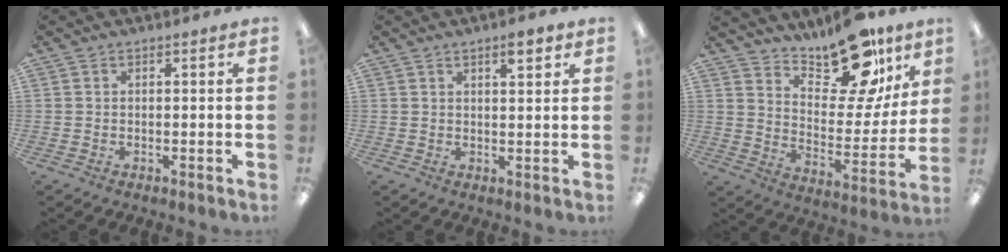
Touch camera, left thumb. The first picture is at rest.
{"total": 4.0, "force": [2.7, 1.2, 2.6], "torque": [-0.025, -0.011, 0.040]}
{"total": 18.7, "force": [14.9, 7.1, 8.7], "torque": [-0.126, -0.110, 0.255]}